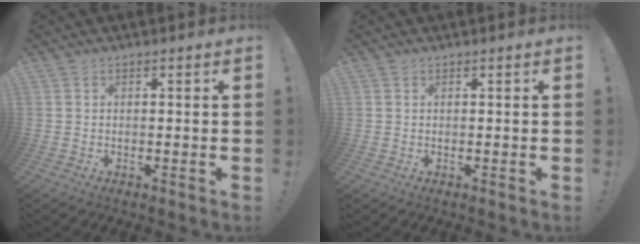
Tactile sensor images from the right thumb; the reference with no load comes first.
{"total": 0.0}